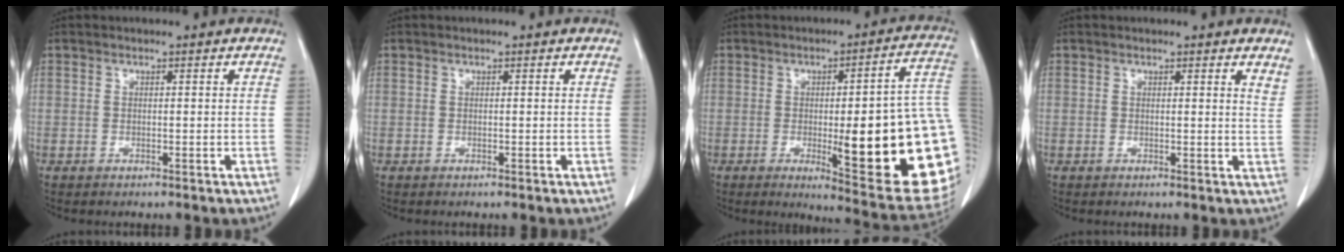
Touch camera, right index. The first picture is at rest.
{"total": 0.0}
{"total": 24.2, "force": [-3.0, 3.1, 23.8], "torque": [-0.215, -0.004, -0.034]}
{"total": 2.4, "force": [2.2, 0.2, 0.8], "torque": [-0.012, -0.012, 0.010]}